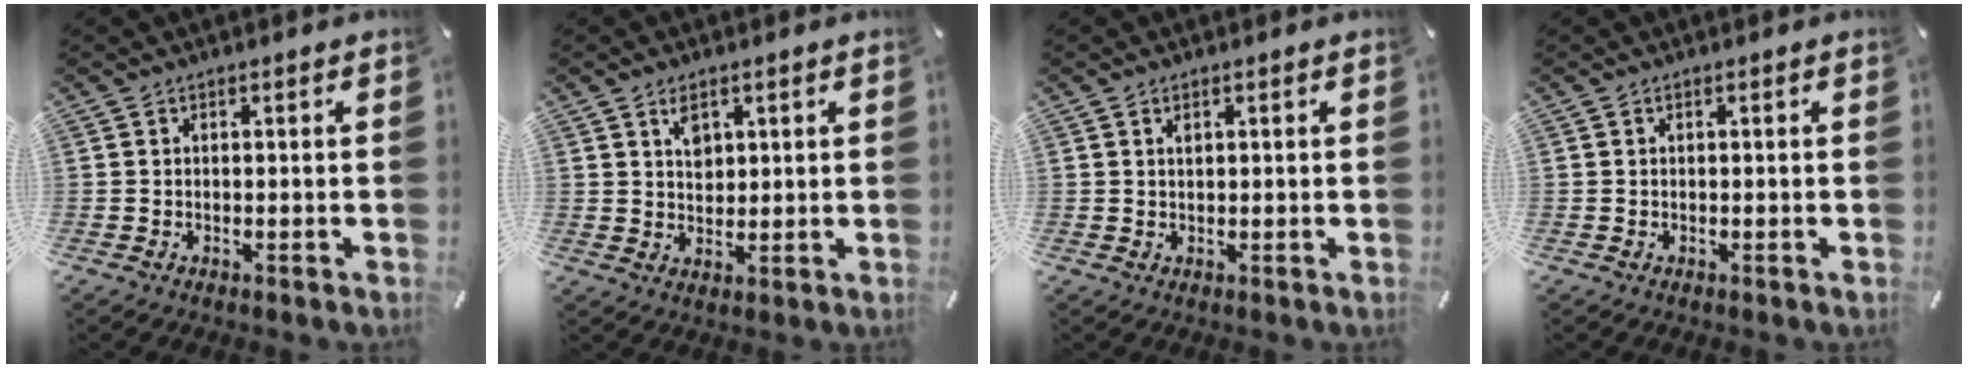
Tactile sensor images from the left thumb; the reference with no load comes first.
{"total": 4.2, "force": [2.2, 3.0, 2.1], "torque": [-0.023, -0.005, 0.035]}
{"total": 1.1, "force": [0.5, 0.5, 0.9], "torque": [-0.017, 0.002, 0.008]}
{"total": 0.0}